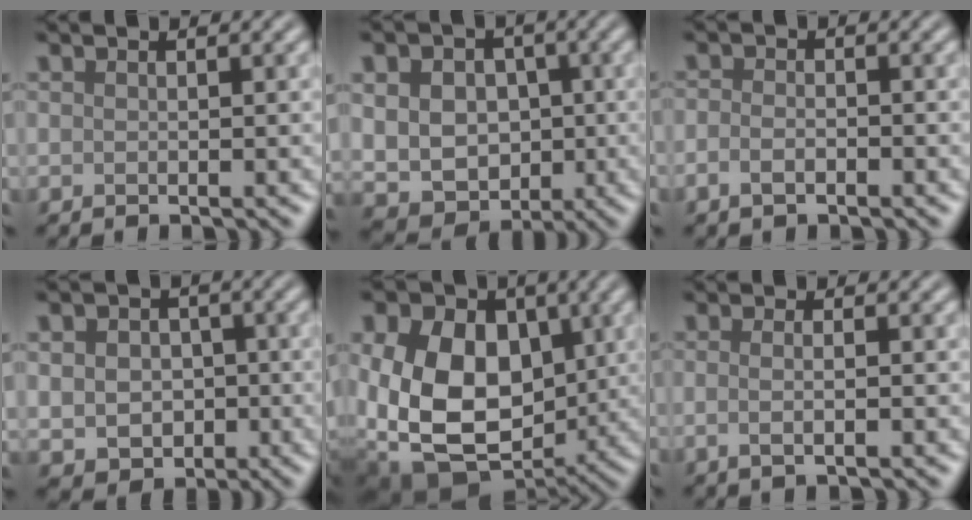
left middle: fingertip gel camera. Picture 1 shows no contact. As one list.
[{"total": 10.4, "force": [1.1, 8.5, 6.0], "torque": [-0.082, 0.022, 0.005]}, {"total": 1.7, "force": [-0.9, 0.9, 1.1], "torque": [-0.019, 0.000, -0.022]}, {"total": 5.6, "force": [-0.3, 4.6, 3.2], "torque": [-0.047, -0.004, -0.010]}, {"total": 15.8, "force": [0.4, 12.0, 10.2], "torque": [-0.178, -0.012, -0.012]}, {"total": 2.2, "force": [-0.2, 0.9, 2.0], "torque": [-0.021, -0.006, -0.013]}]